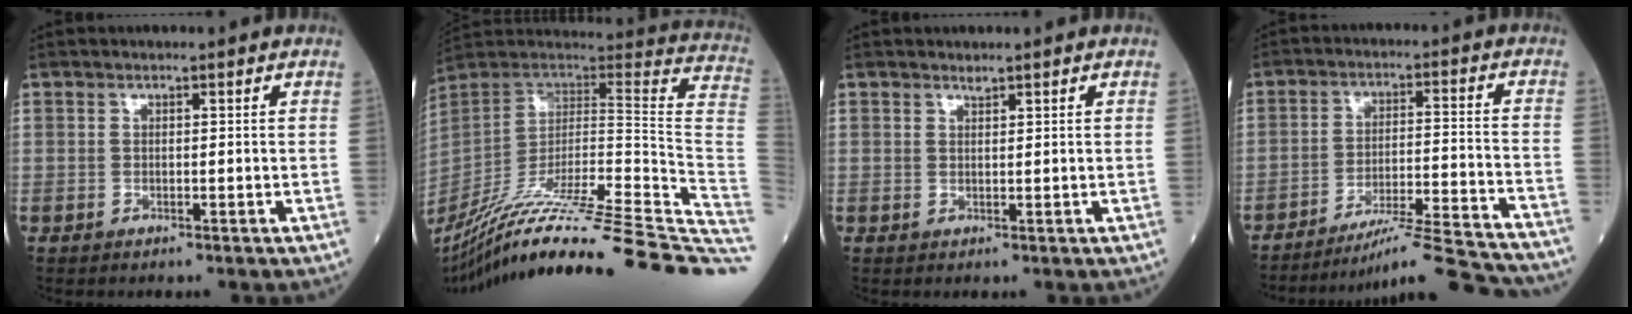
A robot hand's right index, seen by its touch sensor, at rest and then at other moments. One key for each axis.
{"total": 39.9, "fx": -30.6, "fy": -1.5, "fz": 25.6, "tx": -0.262, "ty": -0.064, "tz": -0.453}
{"total": 0.6, "fx": 0.6, "fy": -0.1, "fz": 0.1, "tx": -0.009, "ty": -0.004, "tz": 0.011}
{"total": 17.6, "fx": -16.8, "fy": -1.5, "fz": 5.1, "tx": -0.061, "ty": -0.005, "tz": -0.242}